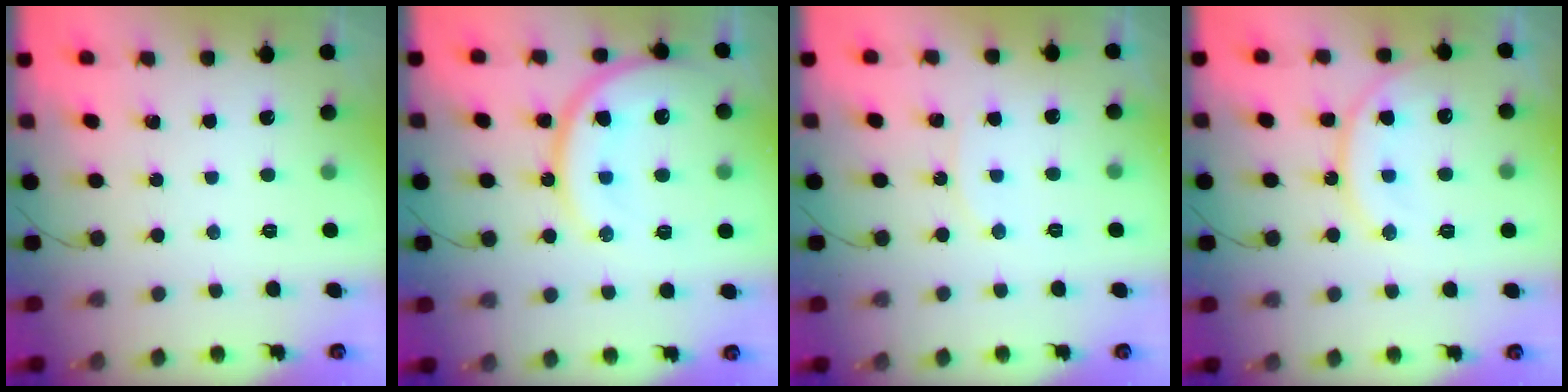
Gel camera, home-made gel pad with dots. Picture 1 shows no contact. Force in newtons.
{"total": 18.2, "press": 18.0, "slide": 2.0}
{"total": 5.6, "press": 5.6, "slide": 0.5}
{"total": 14.4, "press": 14.3, "slide": 1.4}